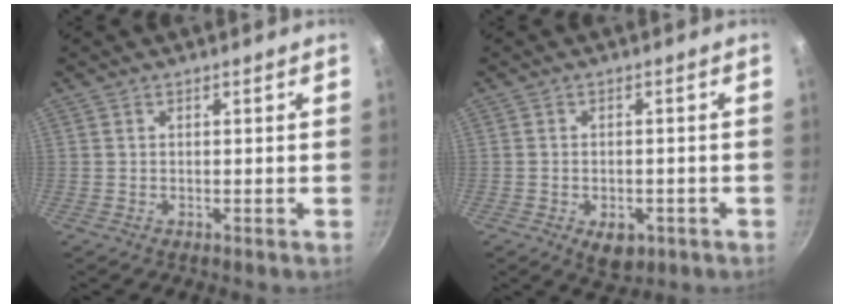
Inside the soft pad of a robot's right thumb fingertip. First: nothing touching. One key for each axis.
{"total": 5.5, "fx": -2.2, "fy": 3.5, "fz": 3.6, "tx": -0.038, "ty": 0.008, "tz": -0.019}